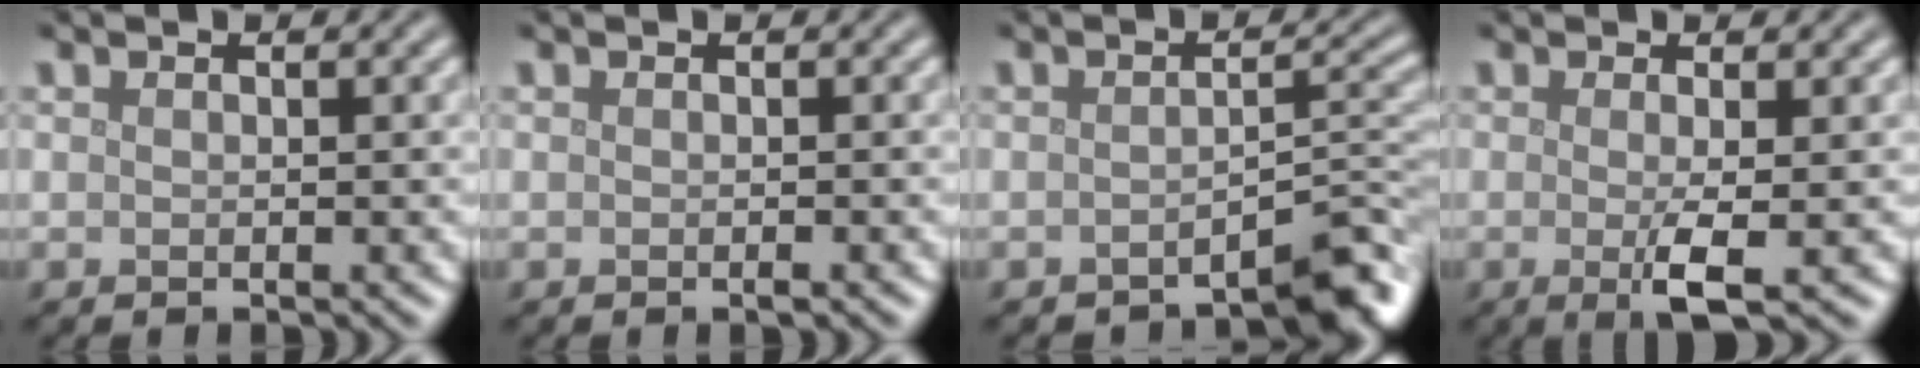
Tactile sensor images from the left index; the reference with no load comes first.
{"total": 0.5, "force": [-0.3, 0.1, 0.4], "torque": [-0.006, 0.000, -0.003]}
{"total": 3.9, "force": [-3.1, 0.7, 2.3], "torque": [-0.022, 0.010, -0.046]}
{"total": 3.1, "force": [-0.5, 0.5, 3.0], "torque": [-0.055, -0.010, -0.008]}